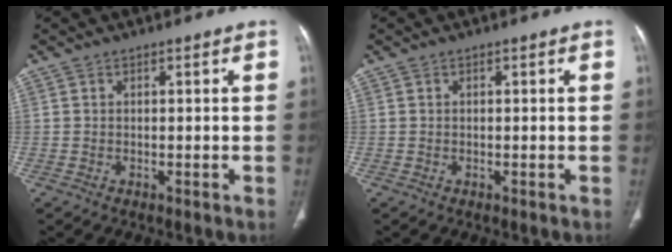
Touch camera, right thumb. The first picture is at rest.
{"total": 0.0}